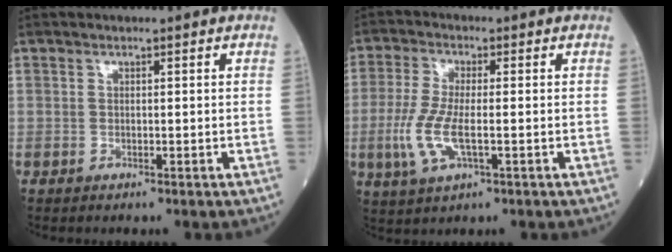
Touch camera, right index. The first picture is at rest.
{"total": 7.3, "force": [-1.6, 2.0, 6.9], "torque": [-0.158, -0.010, -0.032]}